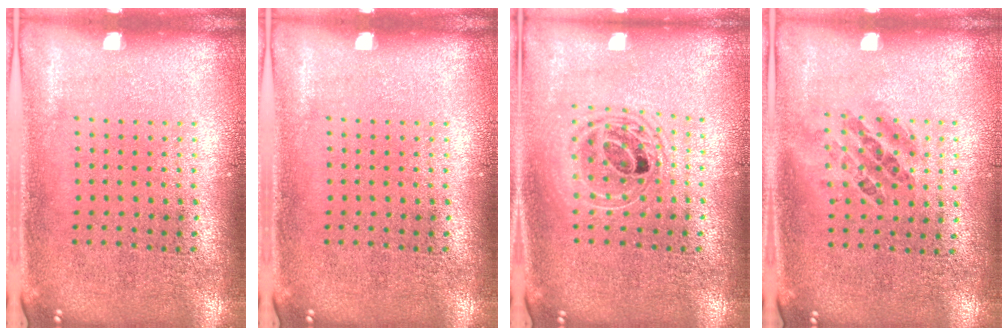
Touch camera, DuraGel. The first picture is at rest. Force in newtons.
{"total": 0.0}
{"total": 1.7, "press": 1.4, "slide": 0.9}
{"total": 0.9, "press": 0.7, "slide": 0.5}